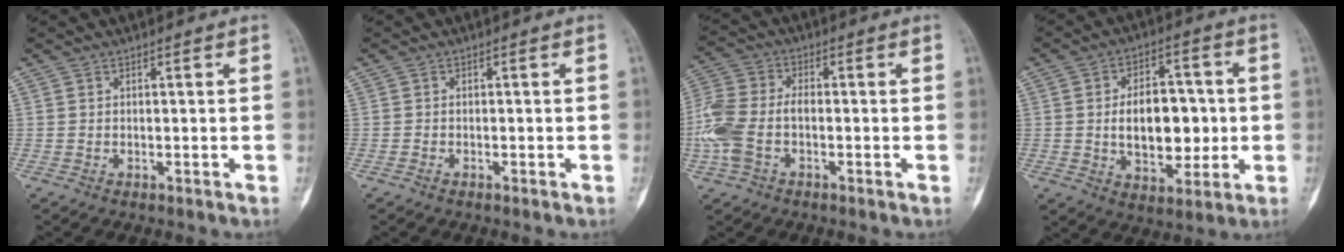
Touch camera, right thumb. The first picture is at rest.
{"total": 0.6, "force": [-0.5, 0.3, 0.3], "torque": [-0.010, 0.003, -0.010]}
{"total": 10.9, "force": [-2.5, 6.7, 8.2], "torque": [-0.195, 0.025, -0.056]}
{"total": 13.7, "force": [-0.4, 8.5, 10.8], "torque": [-0.131, 0.013, 0.002]}